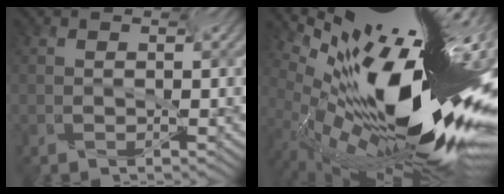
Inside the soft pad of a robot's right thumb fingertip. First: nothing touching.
{"total": 16.8, "force": [-4.5, 4.2, 15.7], "torque": [-0.268, -0.017, -0.080]}